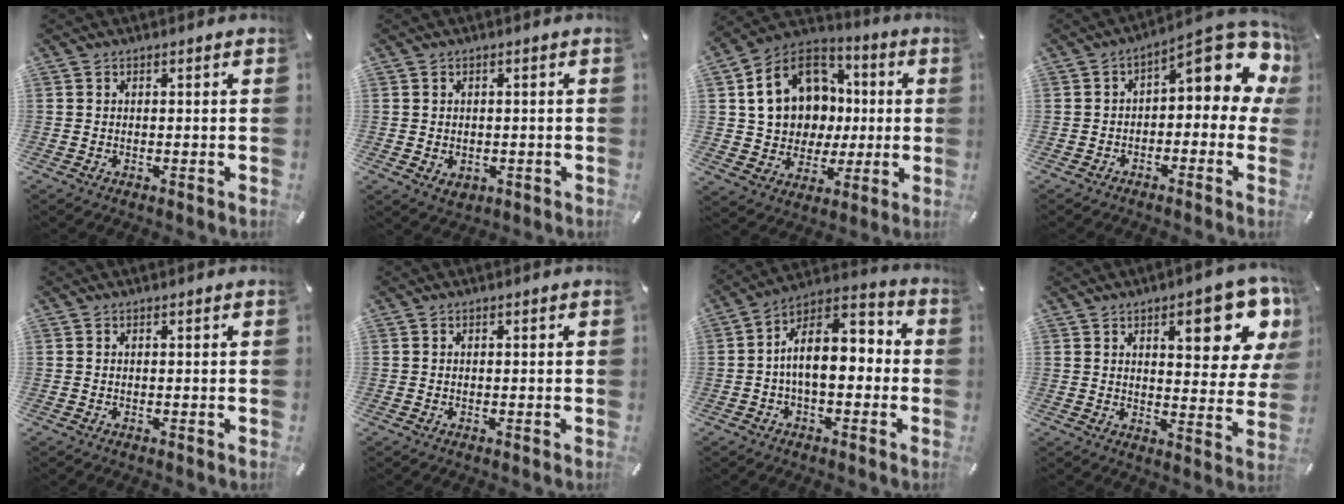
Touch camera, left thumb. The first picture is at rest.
{"total": 2.2, "force": [-0.6, 1.9, 1.0], "torque": [-0.018, 0.004, -0.011]}
{"total": 18.4, "force": [3.0, 15.7, 9.1], "torque": [-0.175, -0.002, 0.071]}
{"total": 11.5, "force": [4.5, 5.2, 9.3], "torque": [-0.114, -0.043, 0.072]}
{"total": 0.0}
{"total": 0.0}
{"total": 11.4, "force": [-1.3, 6.8, 9.1], "torque": [-0.153, 0.007, -0.020]}
{"total": 15.1, "force": [7.6, 5.6, 11.8], "torque": [-0.146, -0.037, 0.117]}